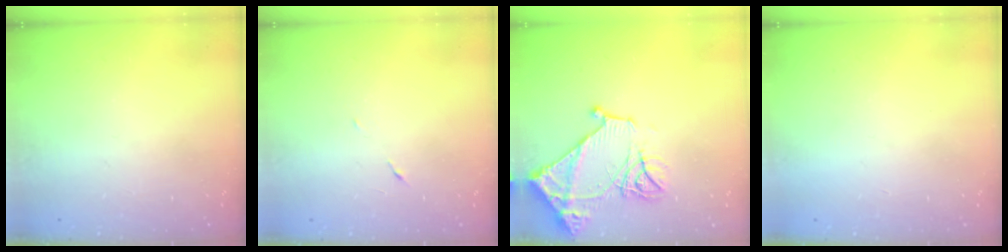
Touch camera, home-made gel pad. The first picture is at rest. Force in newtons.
{"total": 5.0, "press": 4.8, "slide": 1.4}
{"total": 13.5, "press": 13.4, "slide": 1.3}
{"total": 1.5, "press": 1.5, "slide": 0.1}